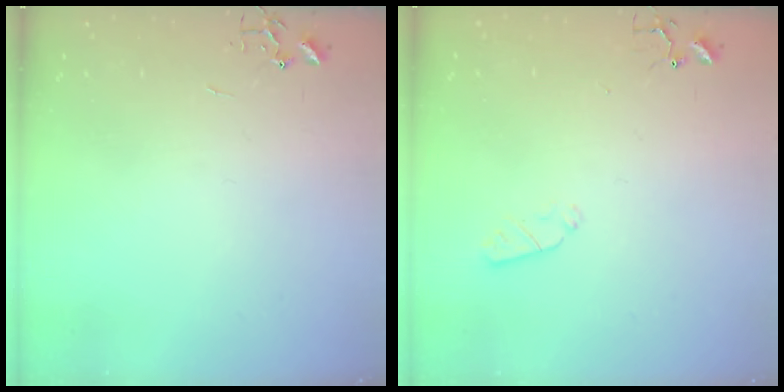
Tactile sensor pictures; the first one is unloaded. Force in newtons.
{"total": 4.5, "press": 4.5, "slide": 0.4}